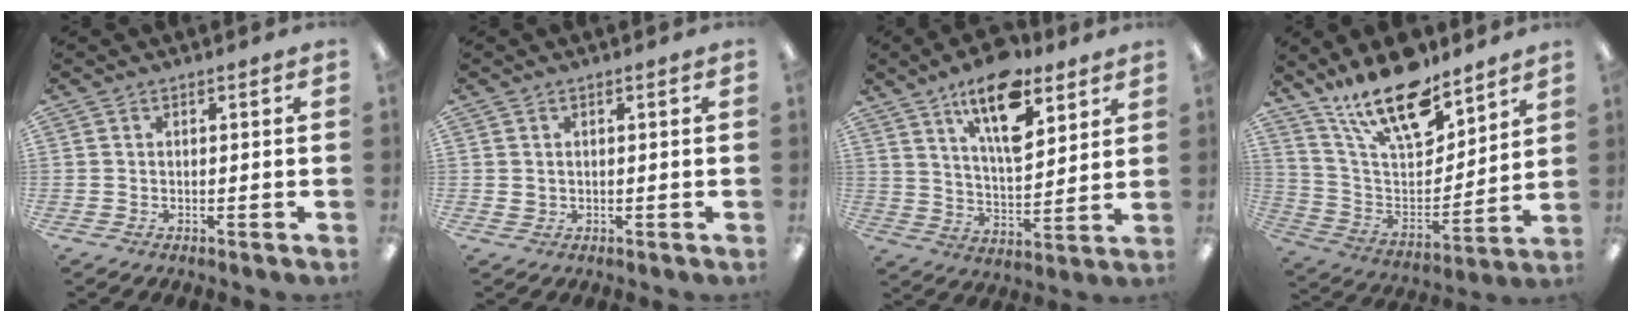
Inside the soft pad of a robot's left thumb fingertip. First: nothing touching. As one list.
[{"total": 0.8, "force": [0.3, 0.7, 0.1], "torque": [-0.004, 0.004, 0.006]}, {"total": 16.2, "force": [10.3, 7.0, 10.4], "torque": [-0.159, -0.047, 0.171]}, {"total": 20.0, "force": [14.9, 7.8, 10.8], "torque": [-0.199, -0.088, 0.264]}]